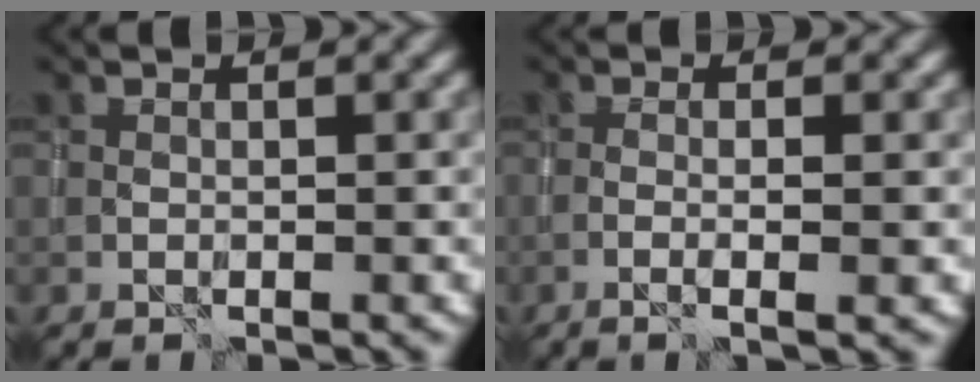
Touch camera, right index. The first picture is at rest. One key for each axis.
{"total": 2.2, "fx": -0.6, "fy": 0.2, "fz": 2.1, "tx": -0.035, "ty": 0.003, "tz": -0.017}